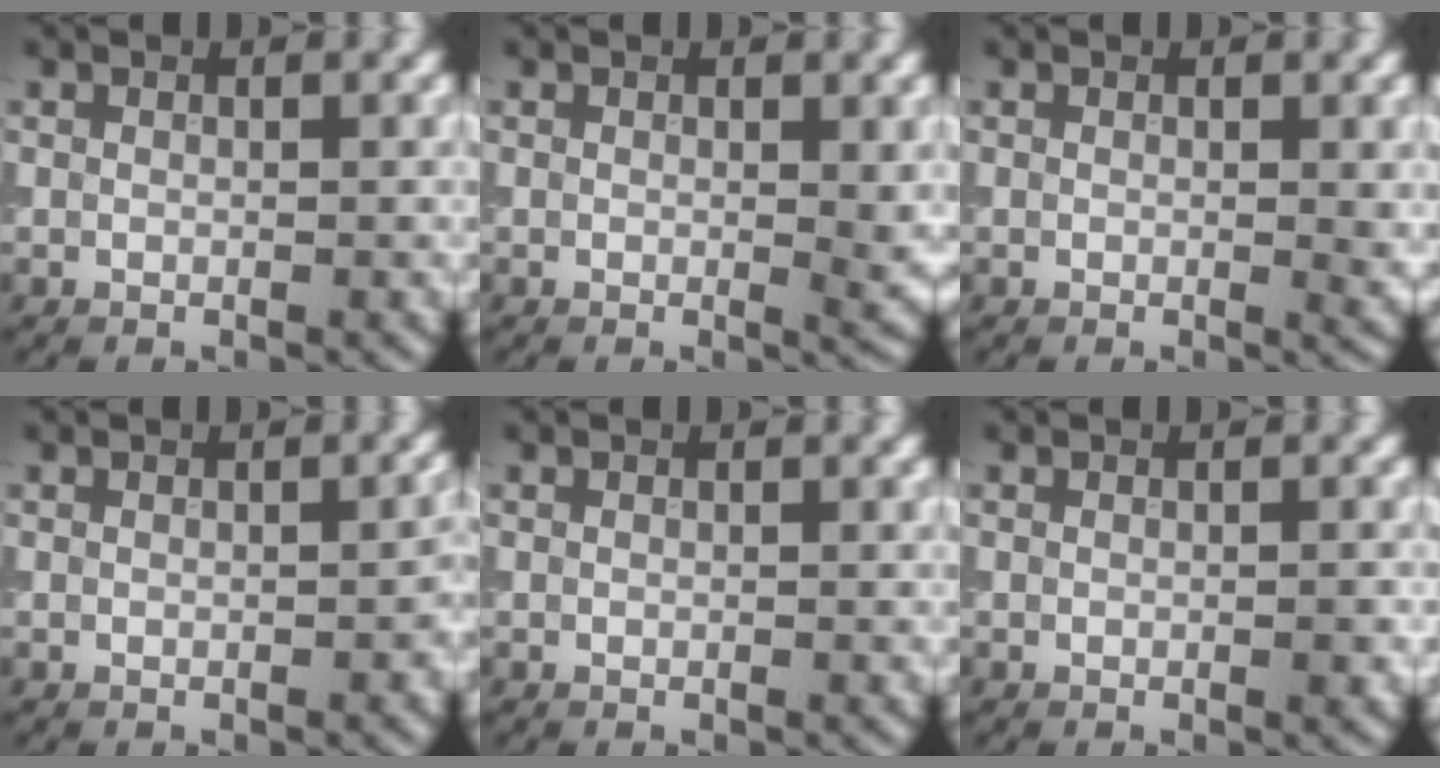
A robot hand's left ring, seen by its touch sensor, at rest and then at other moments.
{"total": 1.5, "force": [0.2, 0.4, 1.5], "torque": [-0.014, -0.006, 0.002]}
{"total": 1.1, "force": [0.2, 0.2, 1.1], "torque": [-0.010, -0.005, 0.002]}
{"total": 1.1, "force": [-0.1, 0.4, 1.0], "torque": [-0.012, 0.001, 0.001]}
{"total": 0.0}
{"total": 0.8, "force": [-0.1, 0.1, 0.8], "torque": [-0.010, 0.000, -0.001]}